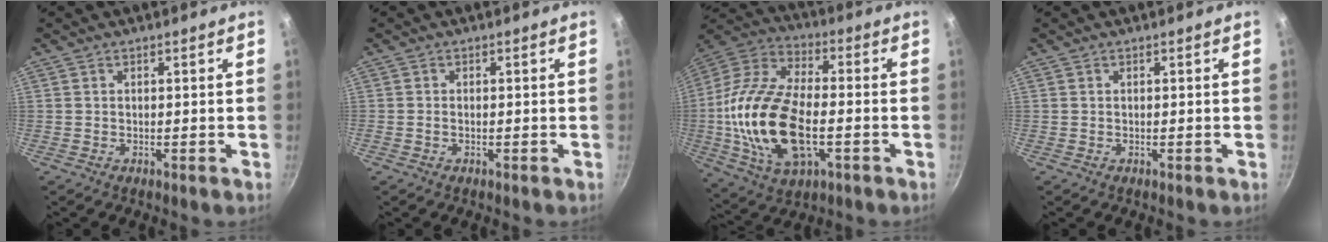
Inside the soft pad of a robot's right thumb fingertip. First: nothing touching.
{"total": 0.5, "force": [-0.2, 0.4, 0.3], "torque": [-0.005, 0.002, -0.005]}
{"total": 22.6, "force": [-3.5, 11.7, 19.0], "torque": [-0.376, 0.024, -0.070]}
{"total": 0.0}